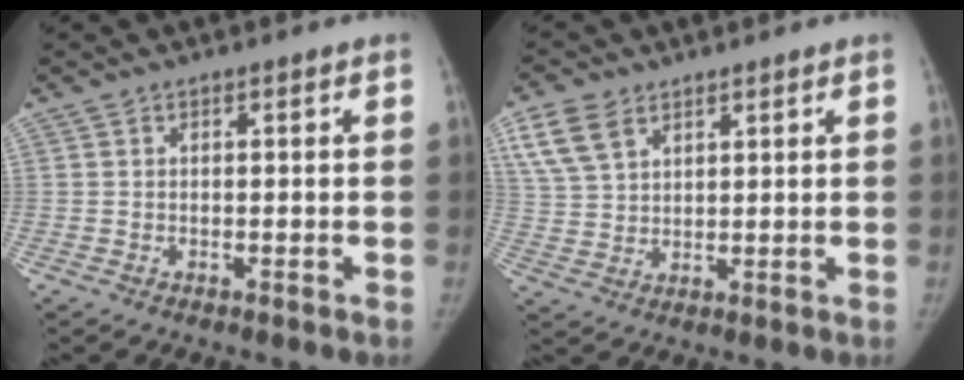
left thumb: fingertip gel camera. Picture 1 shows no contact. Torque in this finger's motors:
{"motor_torque": [1.86, 1.57, 1.23, -1.55, 0.58]}